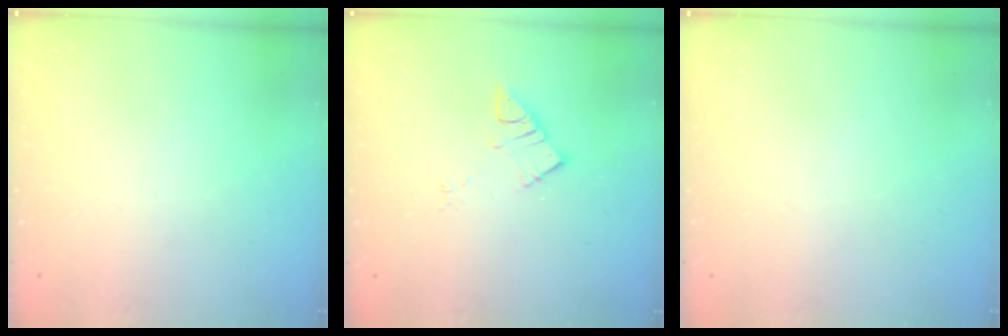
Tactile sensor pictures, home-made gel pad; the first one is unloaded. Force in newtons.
{"total": 5.8, "press": 5.8, "slide": 0.0}
{"total": 1.6, "press": 1.6, "slide": 0.1}